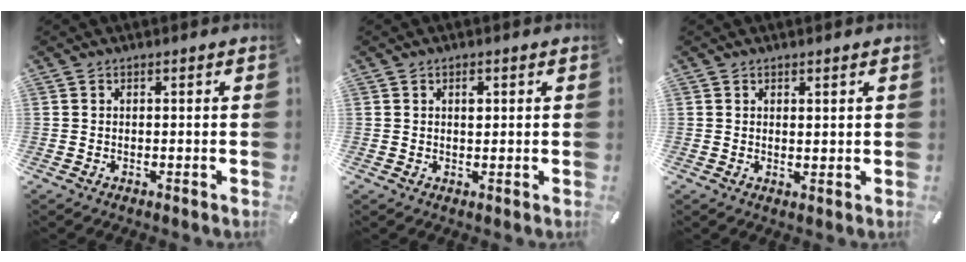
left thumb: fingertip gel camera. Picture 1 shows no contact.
{"total": 1.8, "force": [0.5, 1.2, 1.3], "torque": [-0.011, -0.002, 0.004]}
{"total": 1.0, "force": [0.9, 0.3, 0.3], "torque": [-0.005, -0.002, 0.018]}